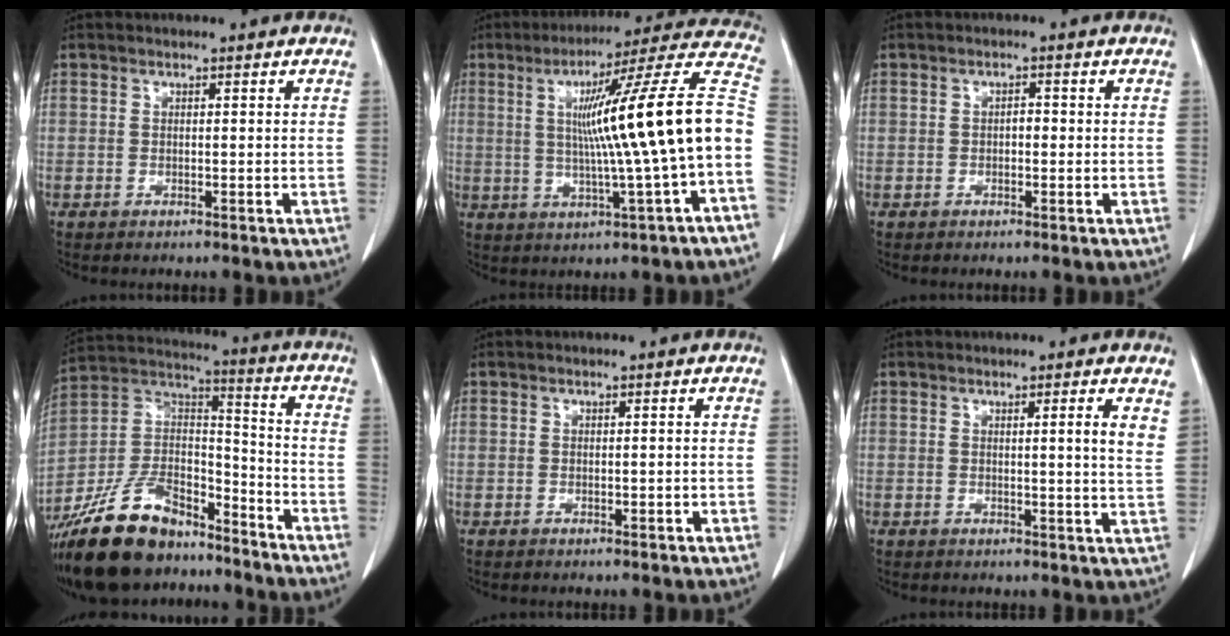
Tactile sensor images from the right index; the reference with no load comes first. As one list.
[{"total": 19.8, "force": [0.2, -1.0, 19.8], "torque": [-0.282, 0.029, -0.006]}, {"total": 1.6, "force": [0.0, 0.7, 1.4], "torque": [-0.015, 0.003, -0.001]}, {"total": 17.4, "force": [-13.9, 6.9, 7.9], "torque": [-0.153, 0.031, -0.254]}, {"total": 0.6, "force": [0.1, 0.2, 0.5], "torque": [-0.005, -0.002, 0.003]}, {"total": 3.9, "force": [2.2, -0.5, 3.2], "torque": [-0.042, -0.016, 0.020]}]